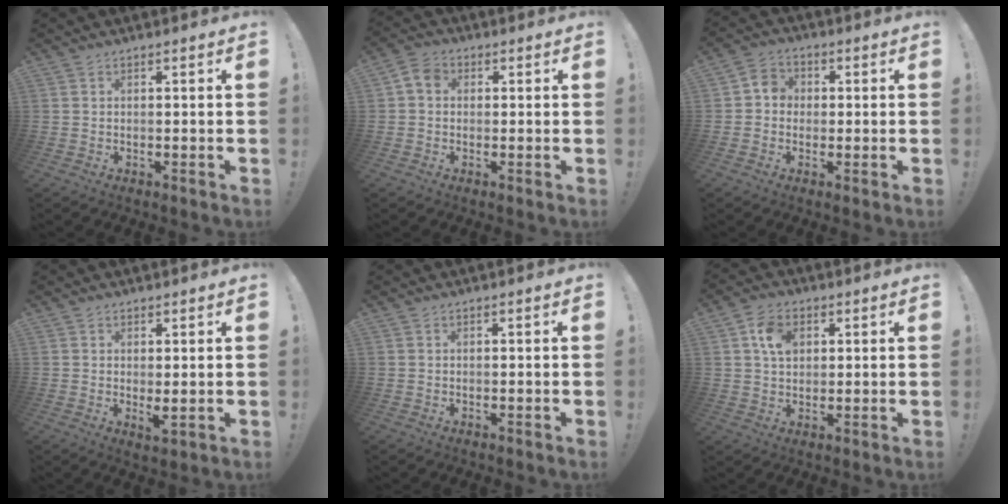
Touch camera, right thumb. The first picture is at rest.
{"total": 4.8, "force": [0.7, 3.8, 2.9], "torque": [-0.049, 0.008, 0.016]}
{"total": 5.4, "force": [-0.3, 4.9, 2.4], "torque": [-0.048, 0.023, -0.001]}
{"total": 2.8, "force": [0.8, 1.1, 2.5], "torque": [-0.025, -0.013, 0.015]}
{"total": 0.0}
{"total": 7.8, "force": [2.6, 5.8, 4.6], "torque": [-0.066, 0.003, 0.049]}